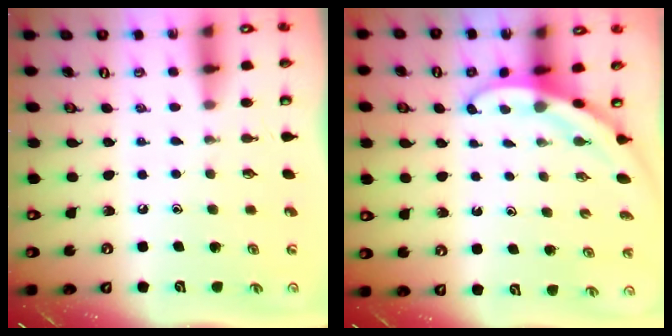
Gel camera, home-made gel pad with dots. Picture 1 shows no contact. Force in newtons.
{"total": 3.4, "press": 3.4, "slide": 0.2}